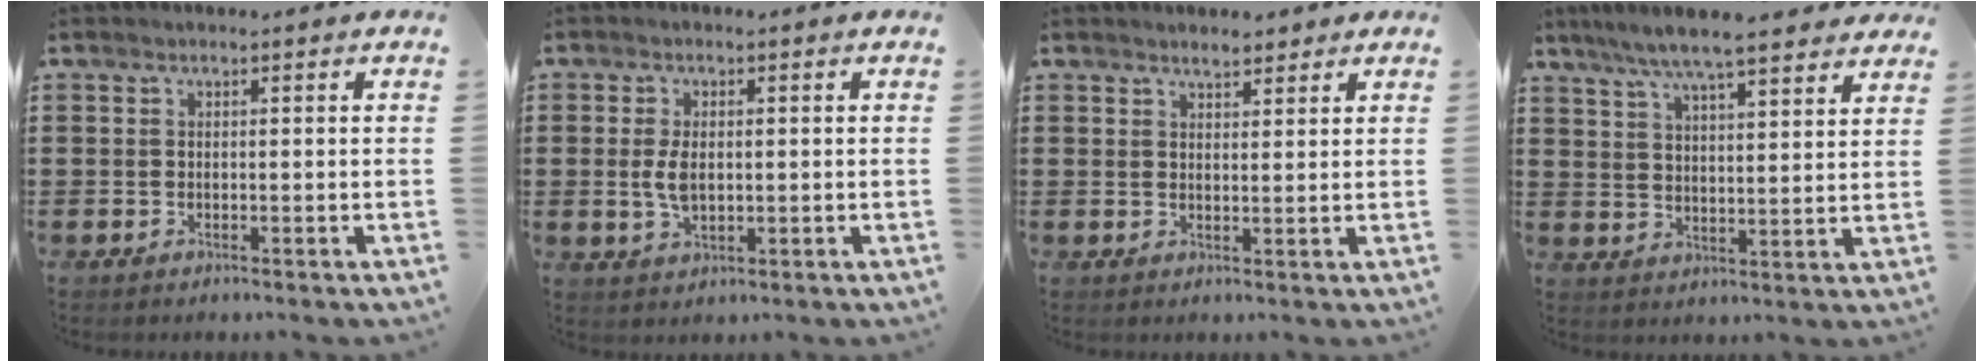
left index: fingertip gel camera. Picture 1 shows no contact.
{"total": 4.4, "force": [0.2, 2.3, 3.7], "torque": [-0.089, 0.000, -0.001]}
{"total": 2.3, "force": [2.1, 0.8, 0.7], "torque": [-0.018, 0.005, 0.040]}
{"total": 7.1, "force": [6.2, 0.4, 3.3], "torque": [-0.086, -0.021, 0.109]}